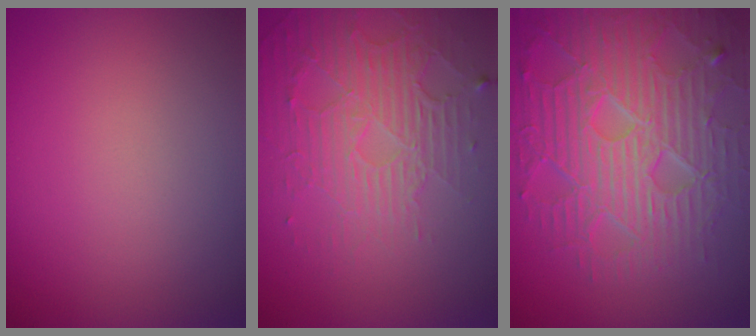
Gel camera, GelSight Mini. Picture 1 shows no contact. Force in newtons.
{"total": 5.6, "press": 3.5, "slide": 4.4}
{"total": 9.2, "press": 6.6, "slide": 6.5}